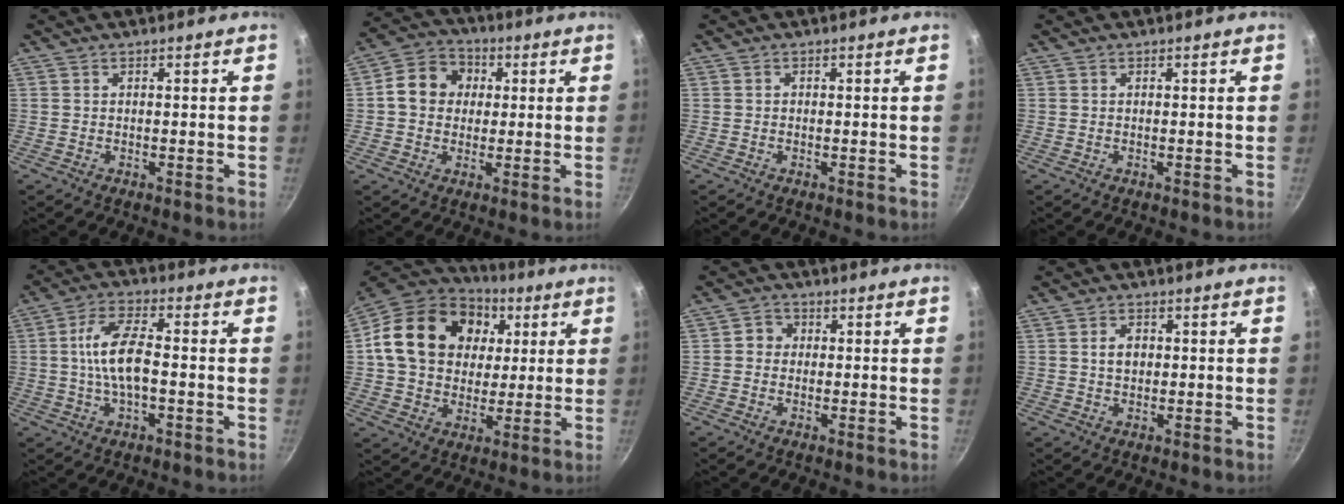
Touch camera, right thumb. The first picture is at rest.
{"total": 9.4, "force": [1.3, 8.1, 4.6], "torque": [-0.051, 0.015, 0.004]}
{"total": 0.0}
{"total": 0.0}
{"total": 9.9, "force": [-0.5, 4.2, 8.9], "torque": [-0.163, 0.024, -0.017]}
{"total": 22.3, "force": [5.1, 17.4, 13.0], "torque": [-0.212, 0.016, 0.081]}
{"total": 3.1, "force": [0.0, 2.9, 1.1], "torque": [0.001, 0.007, -0.009]}
{"total": 3.3, "force": [0.4, 2.4, 2.1], "torque": [-0.022, 0.005, 0.005]}